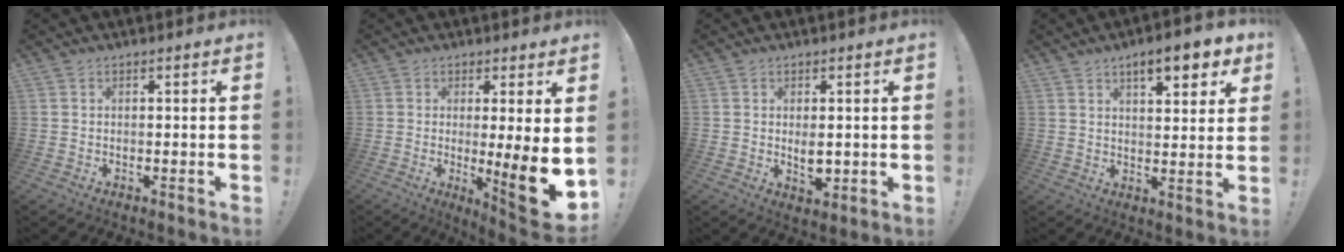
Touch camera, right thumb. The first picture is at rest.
{"total": 12.4, "force": [-1.6, 0.9, 12.3], "torque": [-0.153, -0.021, -0.019]}
{"total": 4.2, "force": [0.2, 2.3, 3.5], "torque": [-0.047, 0.000, 0.004]}
{"total": 8.8, "force": [5.5, 2.4, 6.5], "torque": [-0.084, -0.027, 0.090]}